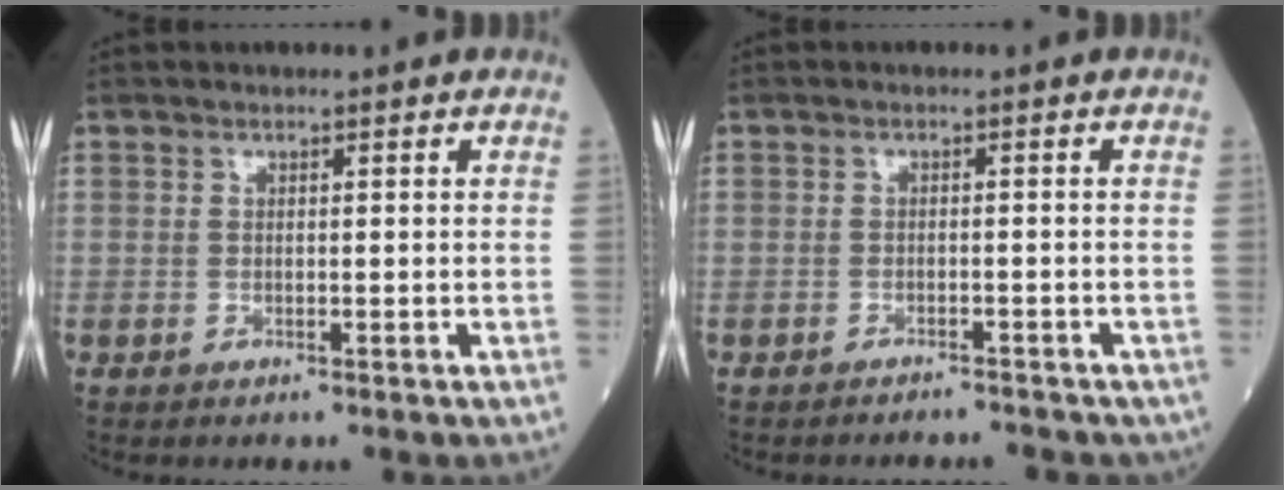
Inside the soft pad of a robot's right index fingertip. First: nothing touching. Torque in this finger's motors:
{"motor_torque": [0.29, -0.19, 0.01, 0.02]}